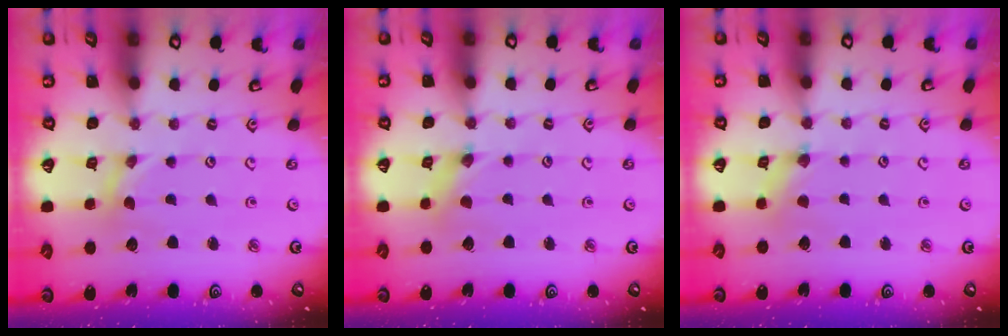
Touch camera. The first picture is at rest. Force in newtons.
{"total": 1.2, "press": 1.1, "slide": 0.2}
{"total": 1.0, "press": 1.0, "slide": 0.3}